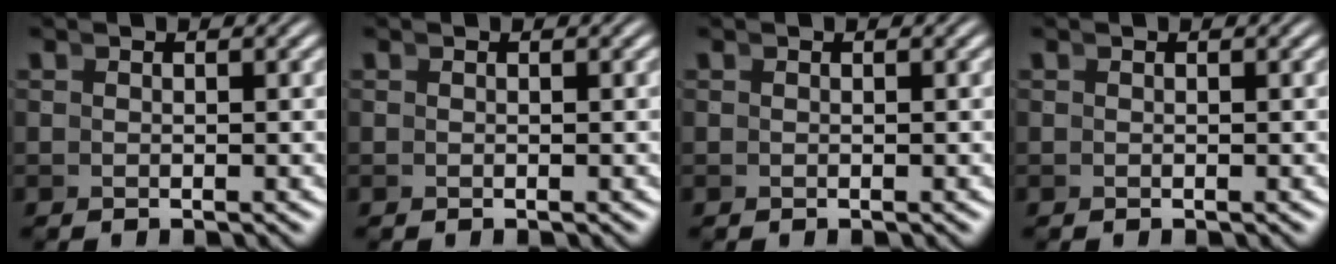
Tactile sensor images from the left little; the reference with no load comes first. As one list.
[{"total": 0.0}, {"total": 0.0}, {"total": 0.0}]